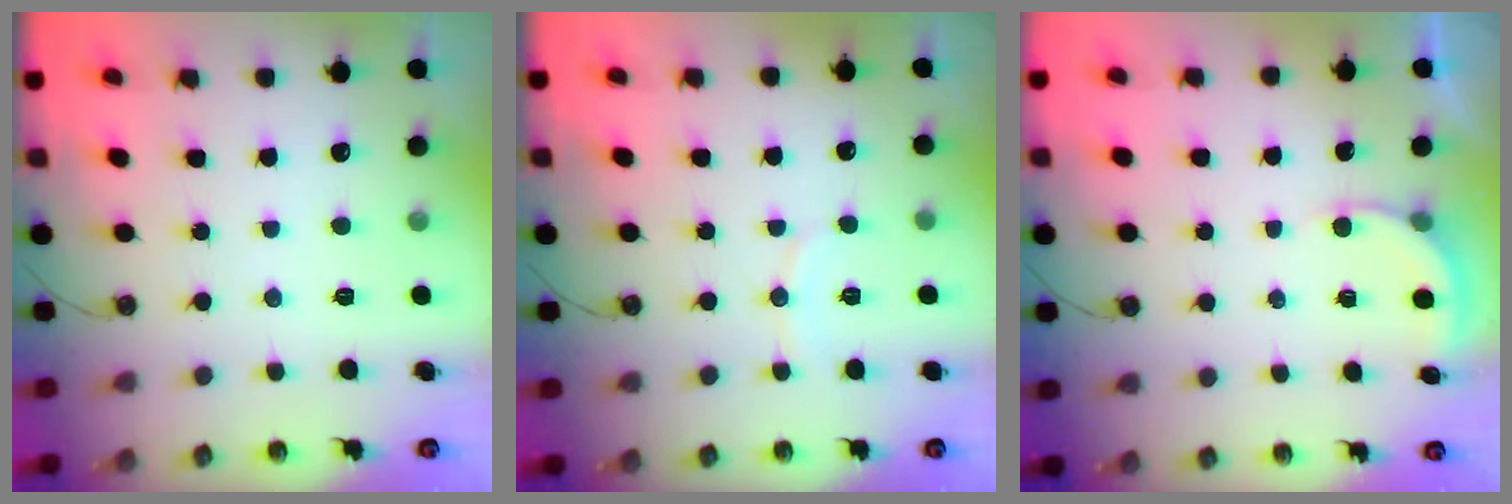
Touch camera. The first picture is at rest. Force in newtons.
{"total": 5.0, "press": 5.0, "slide": 0.2}
{"total": 2.1, "press": 2.1, "slide": 0.2}